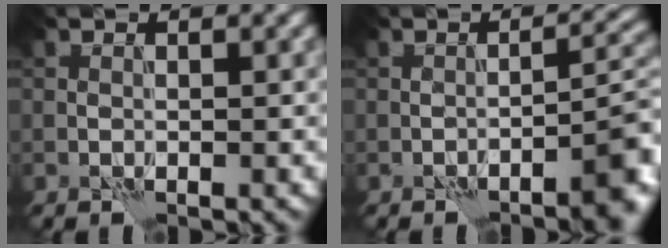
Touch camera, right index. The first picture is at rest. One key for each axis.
{"total": 4.5, "fx": -2.7, "fy": 0.8, "fz": 3.5, "tx": -0.041, "ty": 0.018, "tz": -0.038}